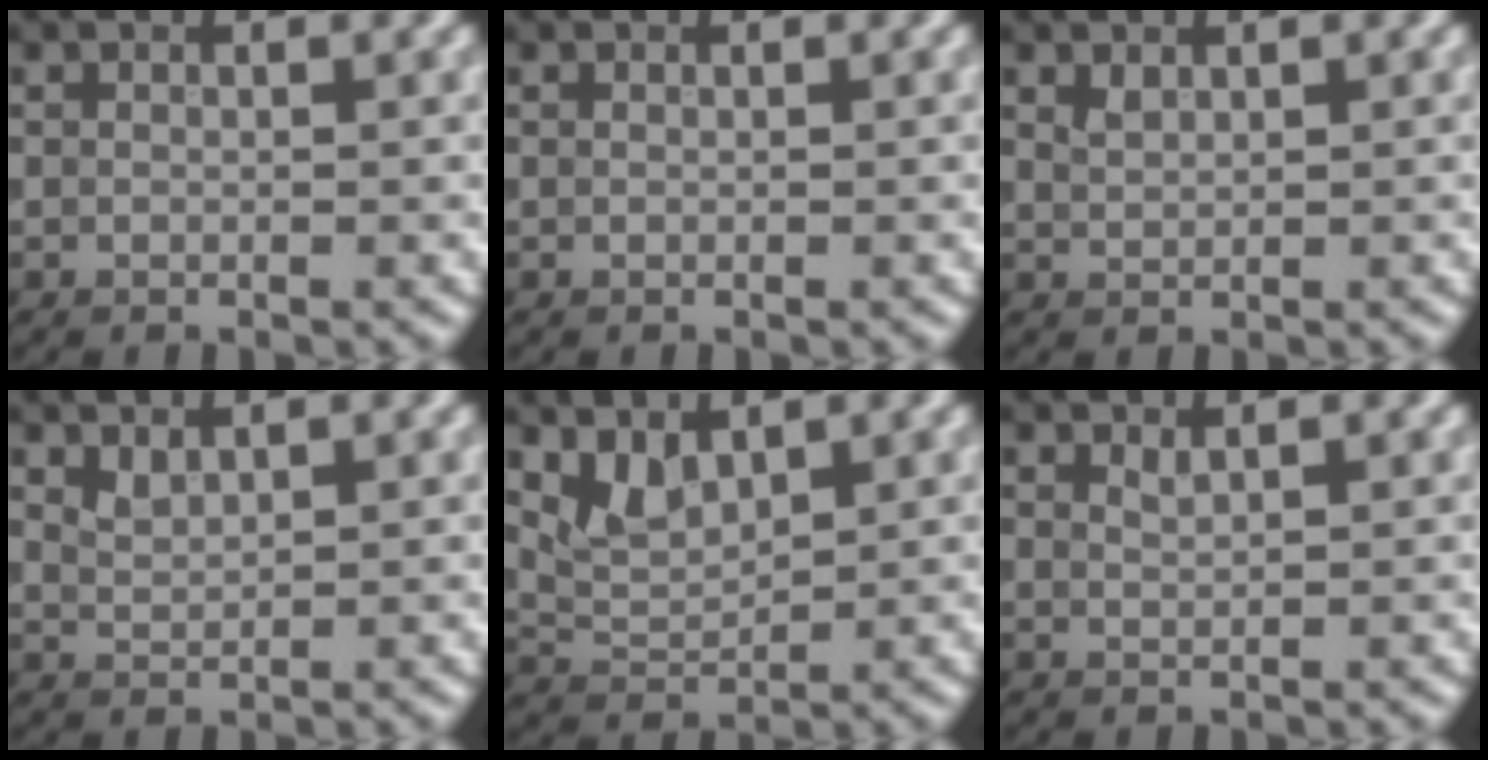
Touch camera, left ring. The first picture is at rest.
{"total": 0.0}
{"total": 0.8, "force": [0.7, 0.2, 0.3], "torque": [-0.011, 0.002, 0.019]}
{"total": 1.1, "force": [1.0, 0.2, 0.4], "torque": [-0.015, 0.001, 0.027]}
{"total": 2.5, "force": [1.7, 1.1, 1.5], "torque": [-0.035, -0.005, 0.040]}
{"total": 0.7, "force": [0.6, -0.2, 0.2], "torque": [-0.004, 0.000, 0.015]}